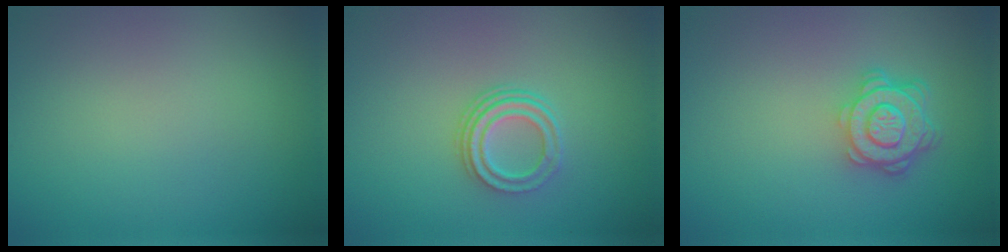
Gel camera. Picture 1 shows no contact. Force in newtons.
{"total": 3.0, "press": 2.2, "slide": 2.0}
{"total": 4.5, "press": 3.4, "slide": 2.9}